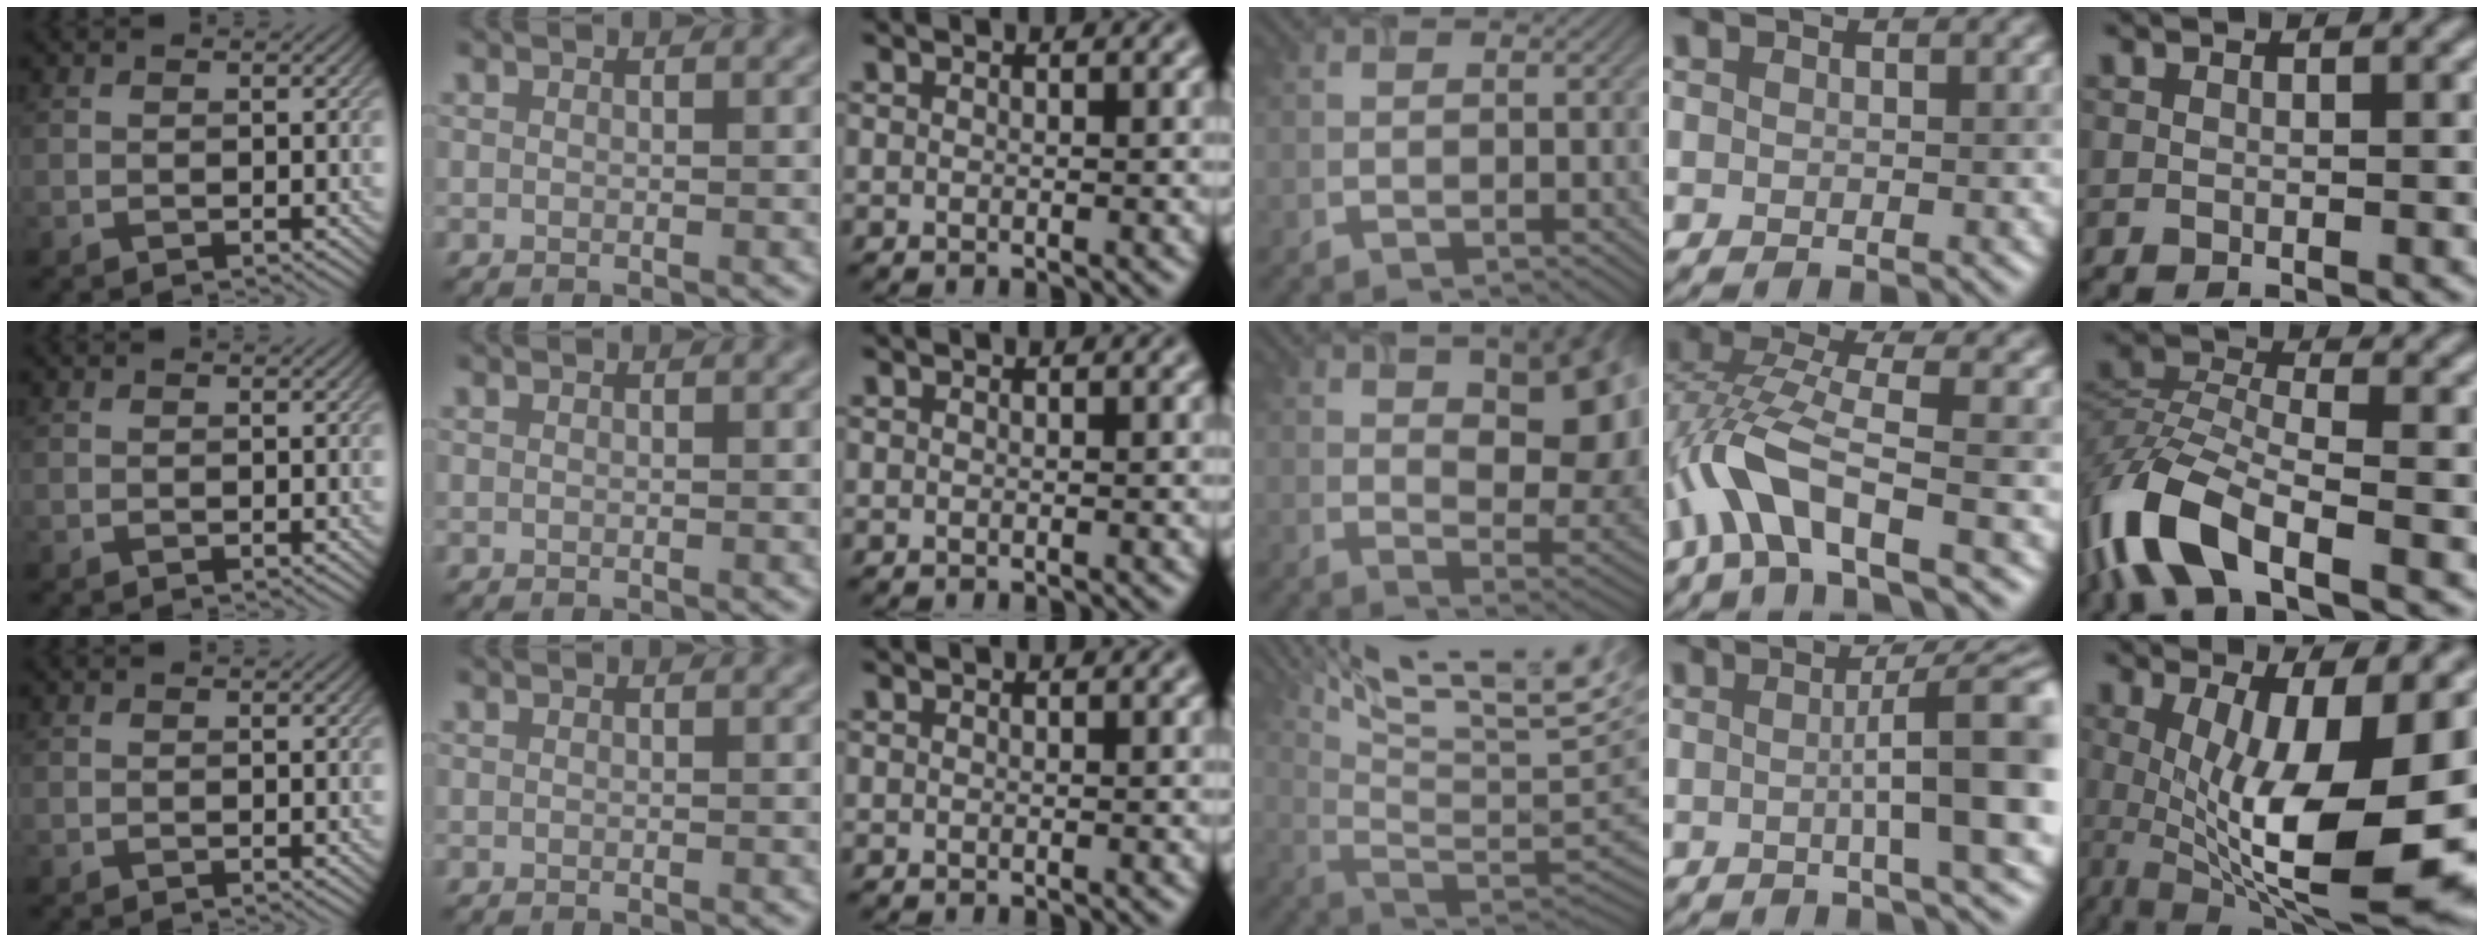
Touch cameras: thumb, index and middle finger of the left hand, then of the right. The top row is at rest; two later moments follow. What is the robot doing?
{"motion": "screw", "object": "timer"}